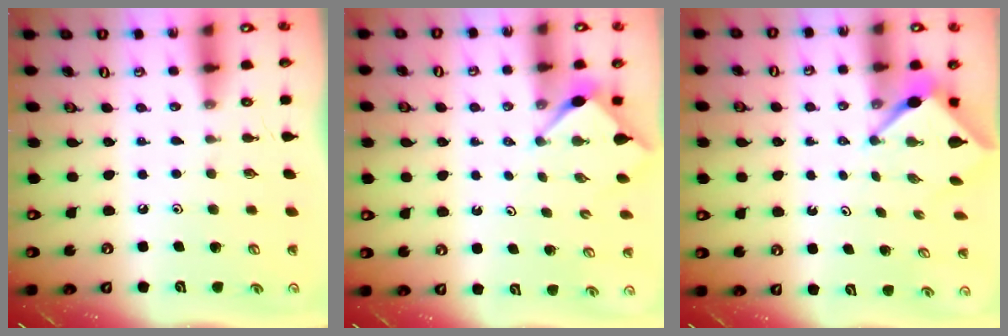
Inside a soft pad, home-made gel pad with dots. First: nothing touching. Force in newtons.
{"total": 2.8, "press": 2.8, "slide": 0.3}
{"total": 3.0, "press": 3.0, "slide": 0.2}